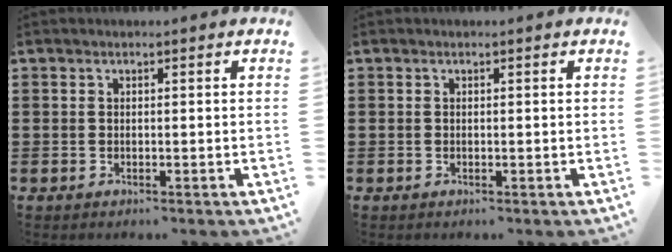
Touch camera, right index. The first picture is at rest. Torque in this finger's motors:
{"motor_torque": [-0.33, 0.52, 0.00, 0.00]}